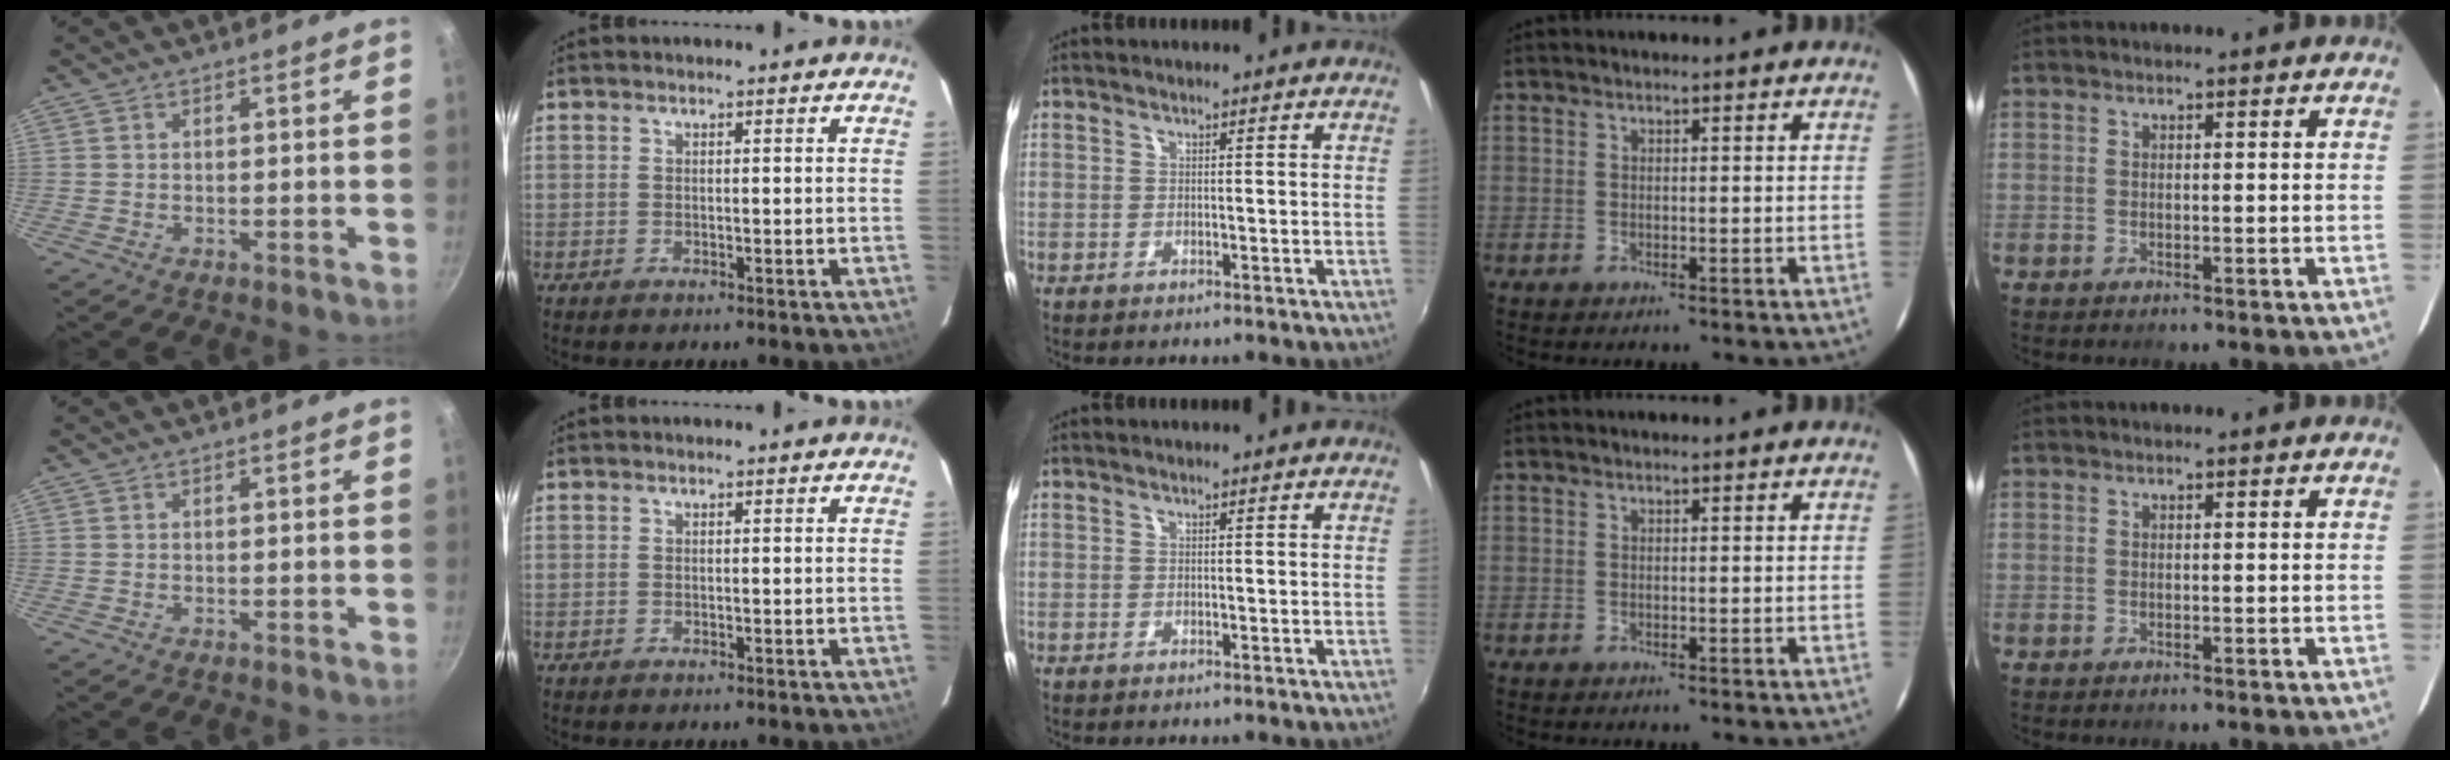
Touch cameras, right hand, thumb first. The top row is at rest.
{}